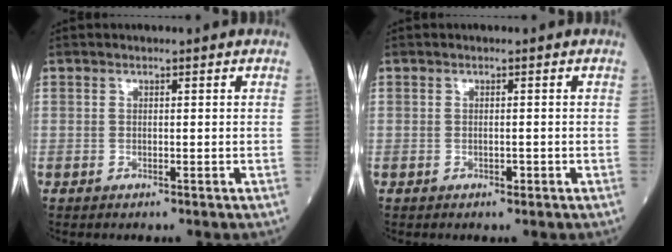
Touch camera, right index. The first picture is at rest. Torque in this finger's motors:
{"motor_torque": [0.20, -0.24, 0.12, 0.03]}